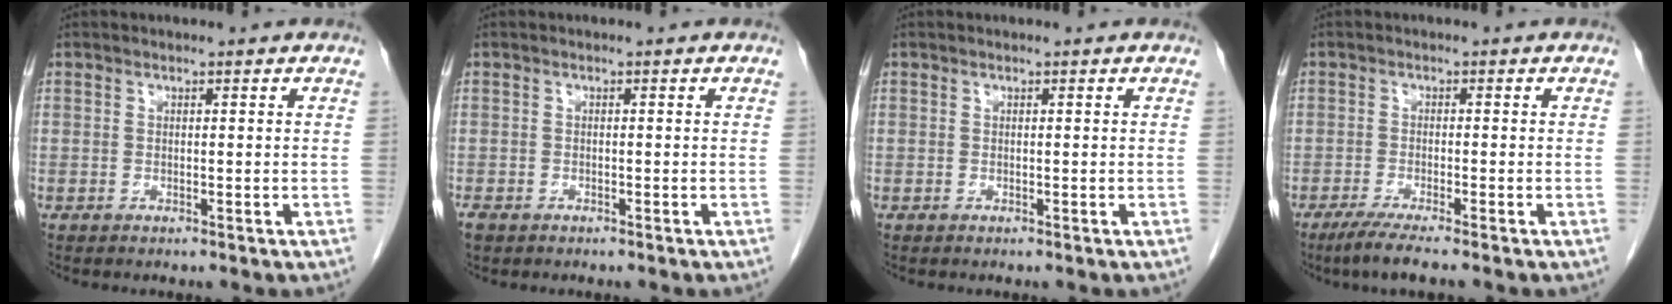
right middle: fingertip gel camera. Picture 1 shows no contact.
{"total": 1.4, "force": [-1.0, 0.9, 0.5], "torque": [-0.014, -0.001, -0.013]}
{"total": 0.0}
{"total": 4.7, "force": [-3.5, -0.3, 3.1], "torque": [-0.057, -0.013, -0.064]}